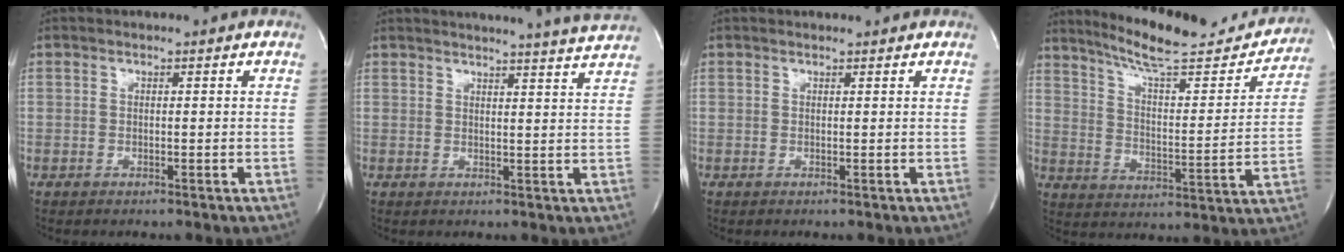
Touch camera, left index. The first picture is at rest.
{"total": 11.6, "force": [11.0, -1.9, 3.2], "torque": [-0.050, -0.040, 0.121]}
{"total": 1.8, "force": [1.7, 0.1, 0.3], "torque": [-0.009, 0.010, 0.021]}
{"total": 21.1, "force": [19.0, 2.8, 8.6], "torque": [-0.127, -0.027, 0.265]}